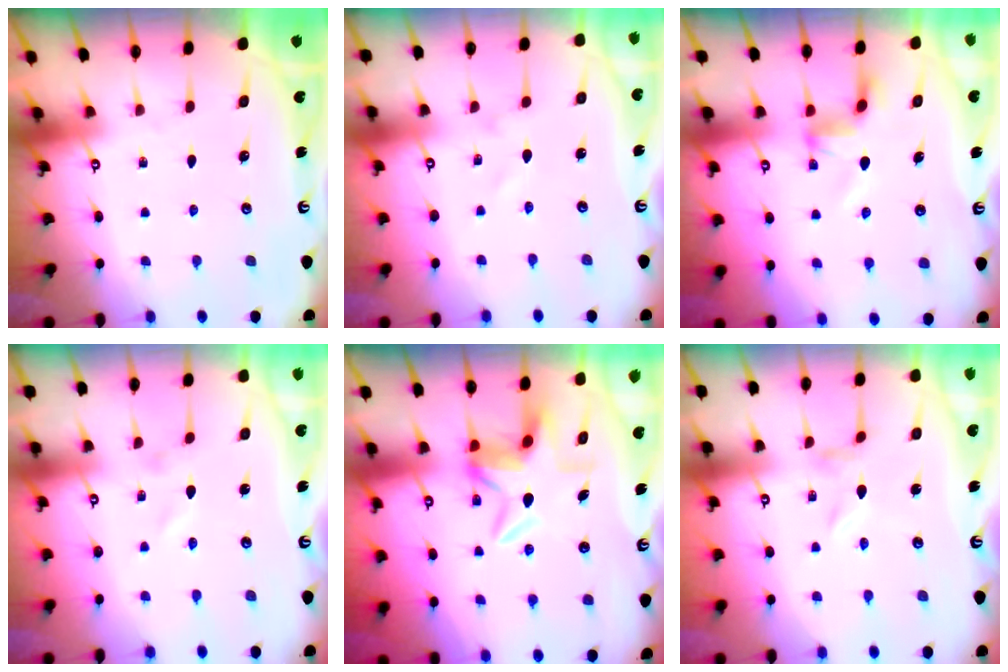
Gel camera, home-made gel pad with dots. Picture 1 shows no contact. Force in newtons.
{"total": 1.4, "press": 1.4, "slide": 0.0}
{"total": 4.6, "press": 4.6, "slide": 0.5}
{"total": 0.5, "press": 0.5, "slide": 0.1}
{"total": 5.9, "press": 5.5, "slide": 2.1}
{"total": 0.5, "press": 0.4, "slide": 0.3}